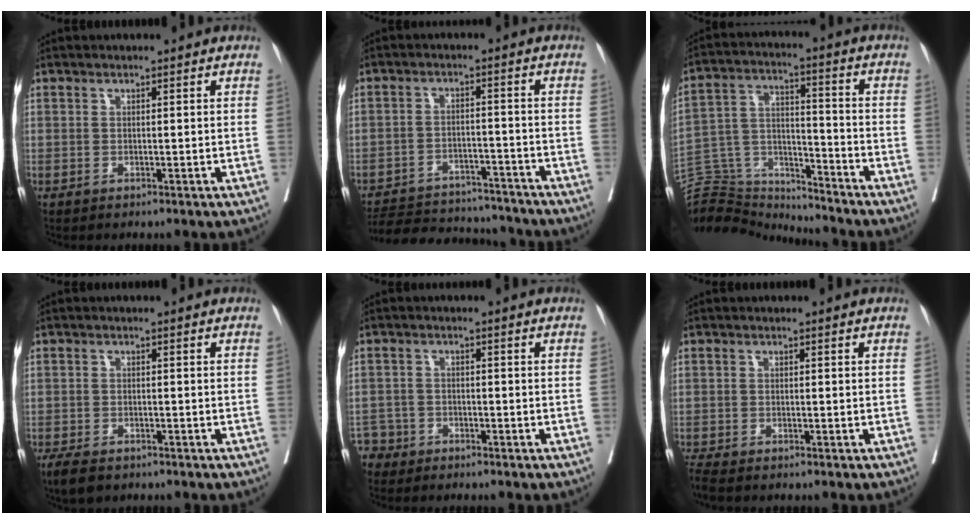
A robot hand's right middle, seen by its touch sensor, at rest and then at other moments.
{"total": 14.4, "force": [-13.6, 3.7, 3.2], "torque": [-0.055, 0.009, -0.190]}
{"total": 13.5, "force": [-13.1, 3.3, 0.9], "torque": [-0.027, 0.058, -0.227]}
{"total": 4.3, "force": [-3.2, 1.8, 2.2], "torque": [-0.037, -0.007, -0.048]}
{"total": 3.1, "force": [-2.4, 1.8, -0.8], "torque": [0.016, 0.007, -0.051]}
{"total": 2.1, "force": [-2.0, 0.3, 0.8], "torque": [-0.019, -0.008, -0.038]}